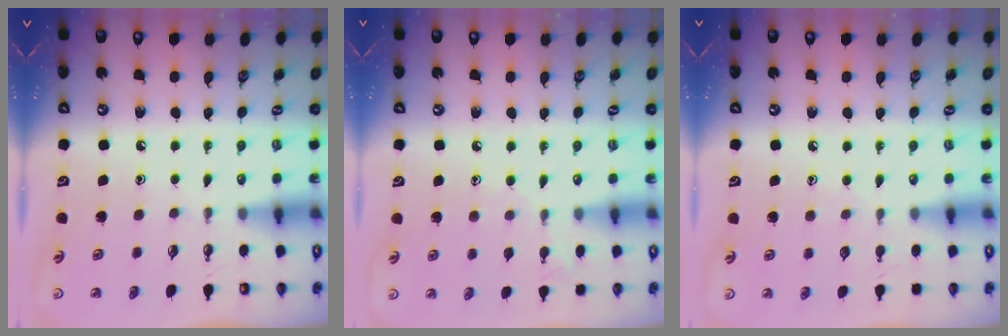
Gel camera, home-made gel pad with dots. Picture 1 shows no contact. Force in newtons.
{"total": 7.8, "press": 7.8, "slide": 0.6}
{"total": 4.3, "press": 4.3, "slide": 0.5}